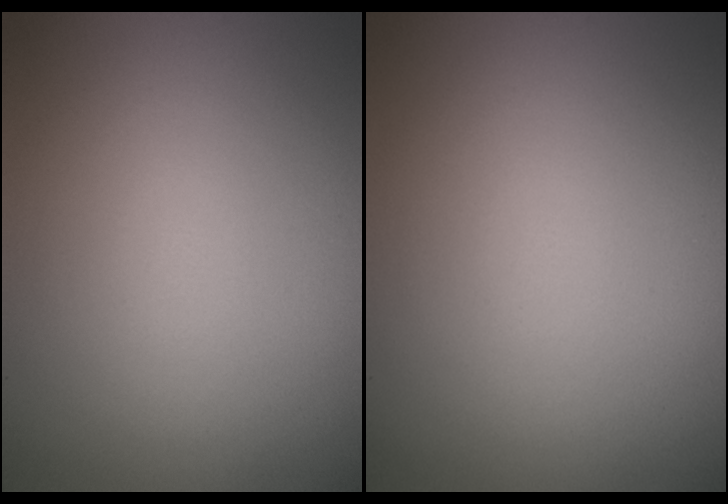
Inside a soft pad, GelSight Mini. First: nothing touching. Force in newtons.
{"total": 0.0}